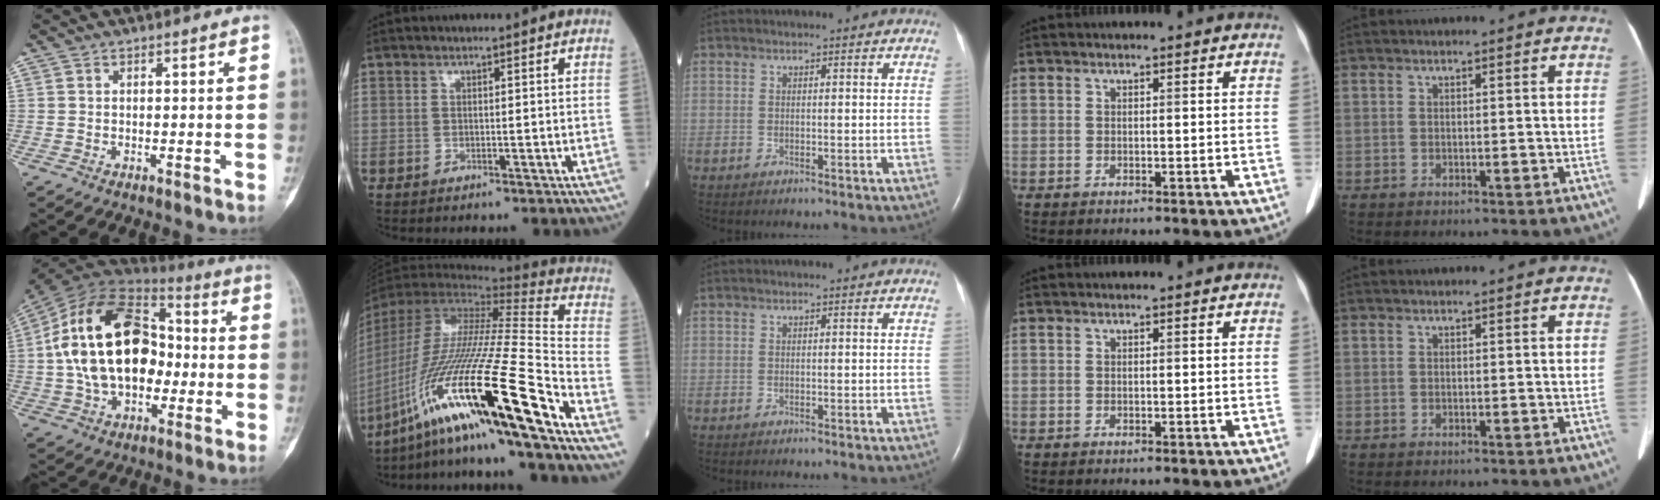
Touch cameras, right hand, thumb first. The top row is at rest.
{"thumb": {"total": 24.1, "force": [0.2, 15.7, 18.3], "torque": [-0.321, 0.032, 0.004]}, "index": {"total": 28.1, "force": [-15.6, 0.2, 23.4], "torque": [-0.444, -0.047, -0.283]}}